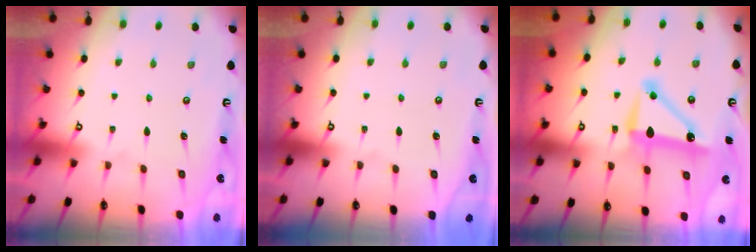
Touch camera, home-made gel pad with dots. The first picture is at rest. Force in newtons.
{"total": 0.0}
{"total": 10.7, "press": 10.7, "slide": 0.2}